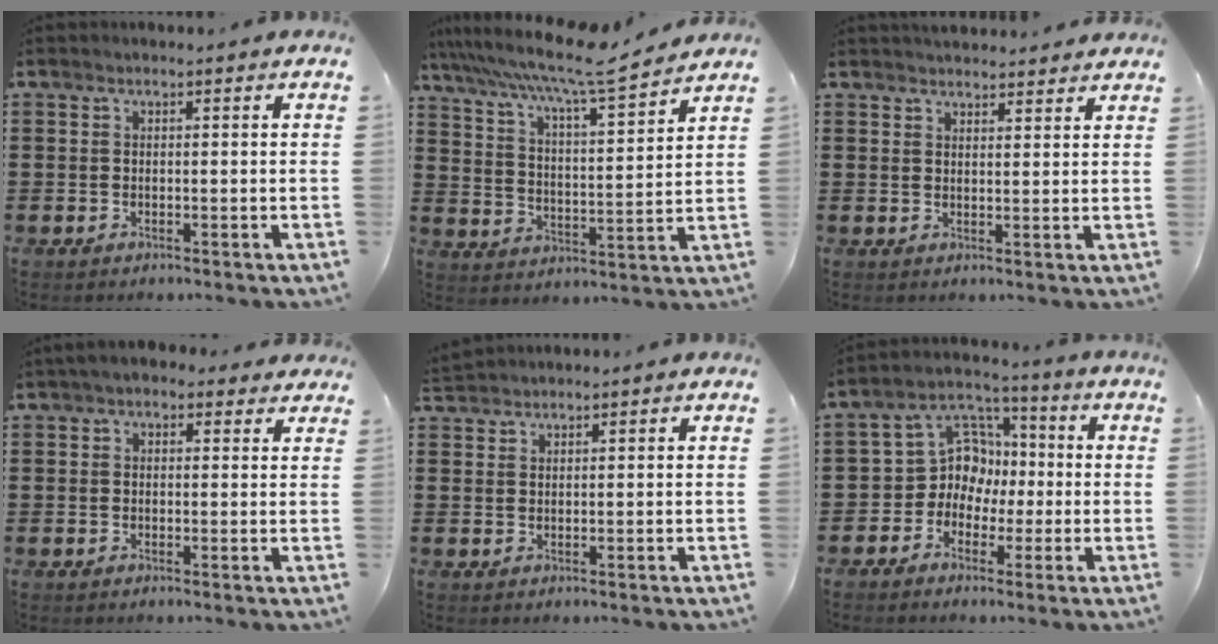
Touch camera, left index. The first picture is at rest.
{"total": 7.8, "force": [6.7, 0.1, 4.0], "torque": [-0.106, -0.043, 0.108]}
{"total": 2.3, "force": [2.3, 0.1, 0.0], "torque": [-0.005, -0.003, 0.045]}
{"total": 2.7, "force": [1.8, 1.5, 1.2], "torque": [-0.030, 0.007, 0.033]}
{"total": 1.6, "force": [1.6, 0.1, 0.1], "torque": [-0.005, 0.002, 0.031]}
{"total": 8.1, "force": [-1.1, 7.5, 2.9], "torque": [-0.093, 0.007, -0.024]}